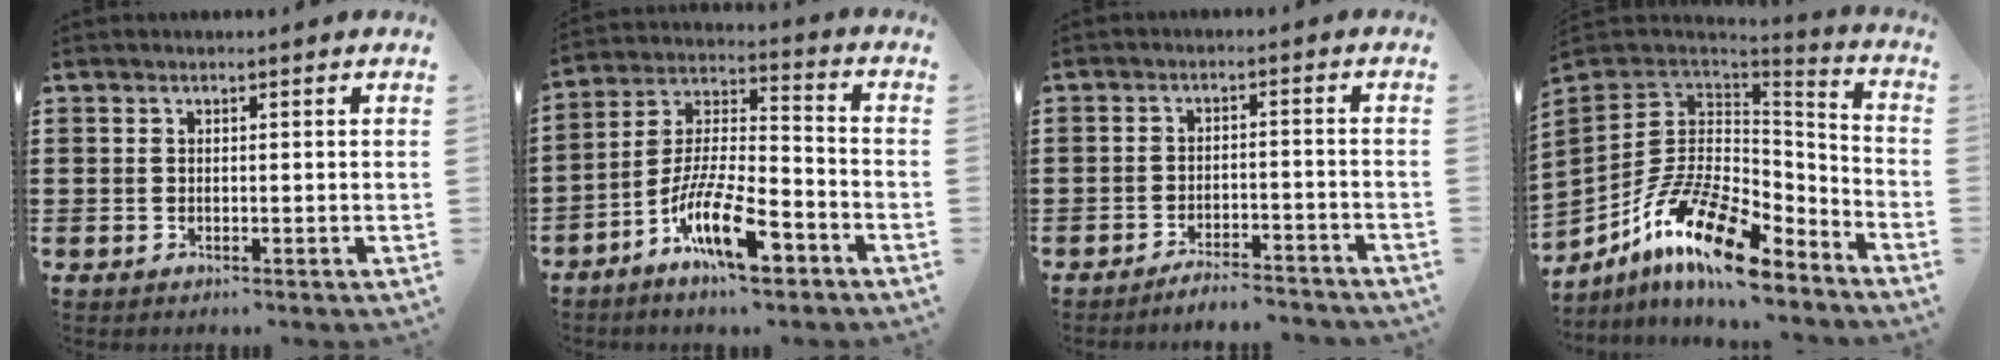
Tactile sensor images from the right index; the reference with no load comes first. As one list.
[{"total": 13.2, "force": [-7.9, 3.5, 10.0], "torque": [-0.206, 0.009, -0.148]}, {"total": 3.5, "force": [-3.4, -0.2, 0.6], "torque": [-0.012, 0.002, -0.070]}, {"total": 16.0, "force": [-8.9, 6.6, 11.5], "torque": [-0.234, 0.023, -0.158]}]